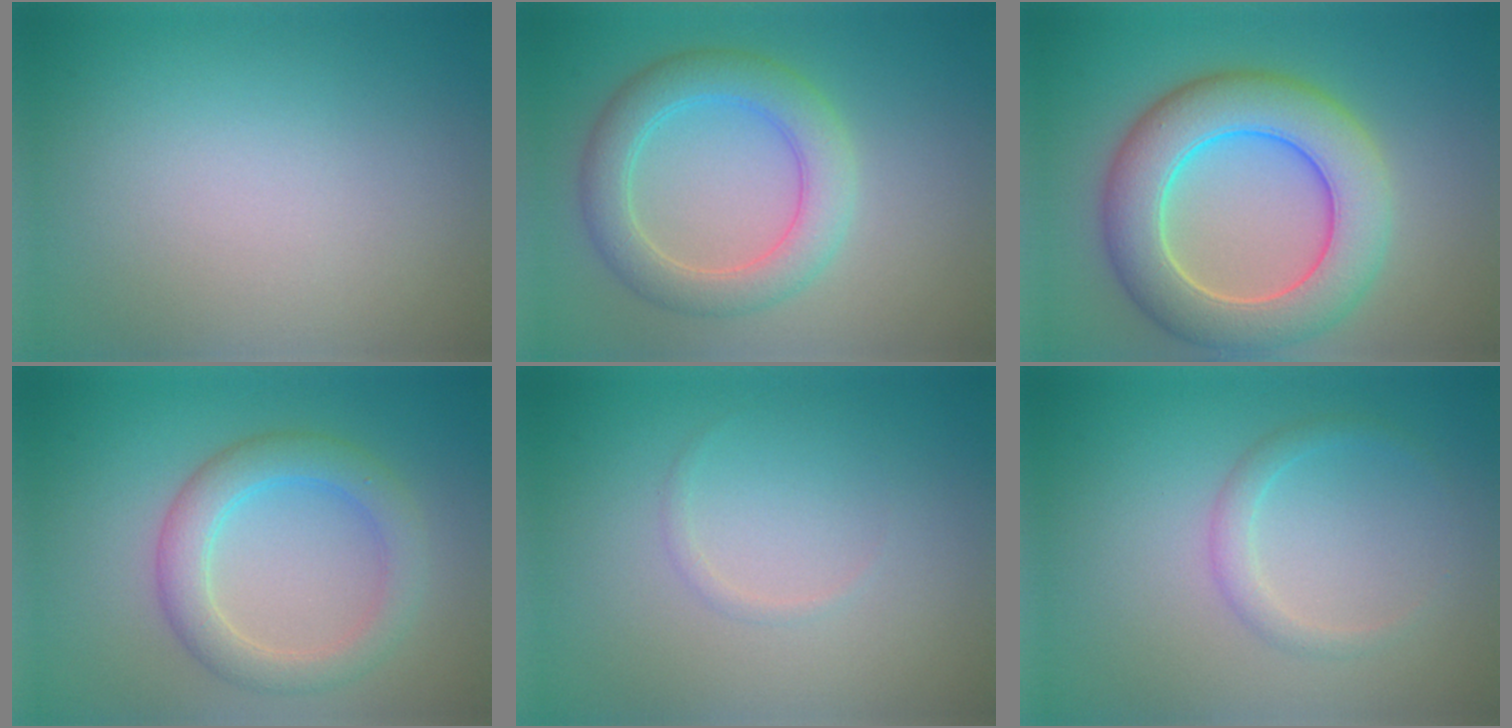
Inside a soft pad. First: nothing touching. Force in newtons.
{"total": 4.7, "press": 4.7, "slide": 0.5}
{"total": 8.6, "press": 8.6, "slide": 0.6}
{"total": 4.1, "press": 4.1, "slide": 0.3}
{"total": 0.5, "press": 0.5, "slide": 0.0}
{"total": 1.6, "press": 1.6, "slide": 0.1}